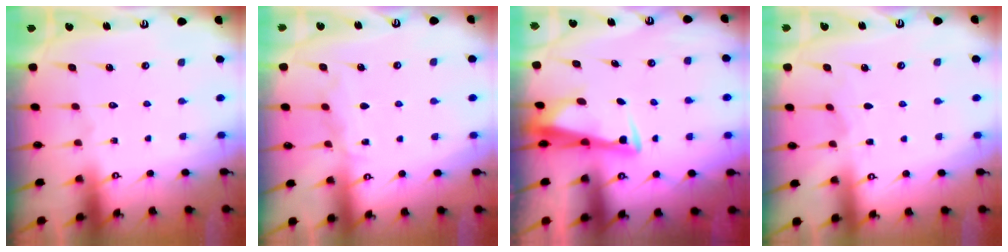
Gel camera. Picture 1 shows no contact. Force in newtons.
{"total": 5.2, "press": 5.2, "slide": 0.2}
{"total": 3.6, "press": 3.5, "slide": 0.9}
{"total": 2.8, "press": 2.8, "slide": 0.4}